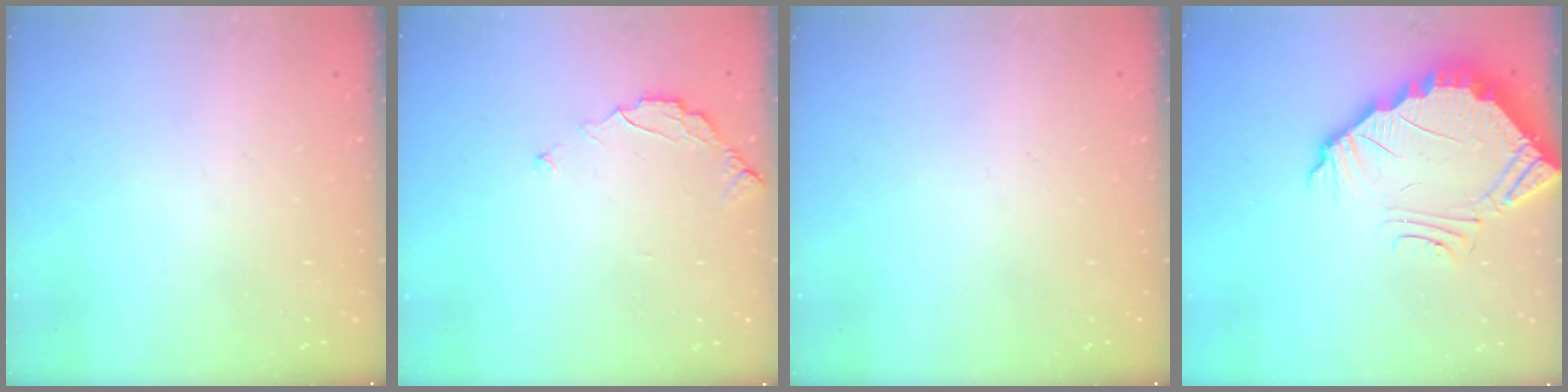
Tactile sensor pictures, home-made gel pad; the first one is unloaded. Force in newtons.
{"total": 3.0, "press": 3.0, "slide": 0.3}
{"total": 0.0}
{"total": 4.2, "press": 4.2, "slide": 0.3}